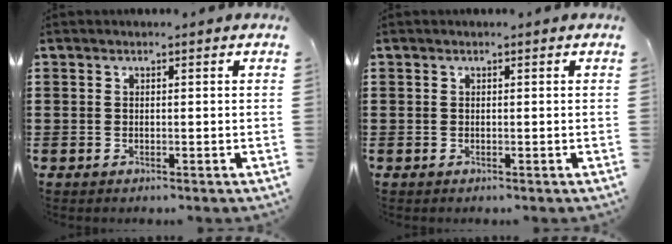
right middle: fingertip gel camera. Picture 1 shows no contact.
{"total": 0.0}